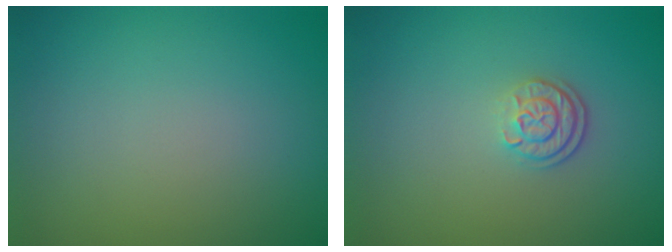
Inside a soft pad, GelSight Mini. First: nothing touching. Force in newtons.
{"total": 2.3, "press": 1.7, "slide": 1.5}